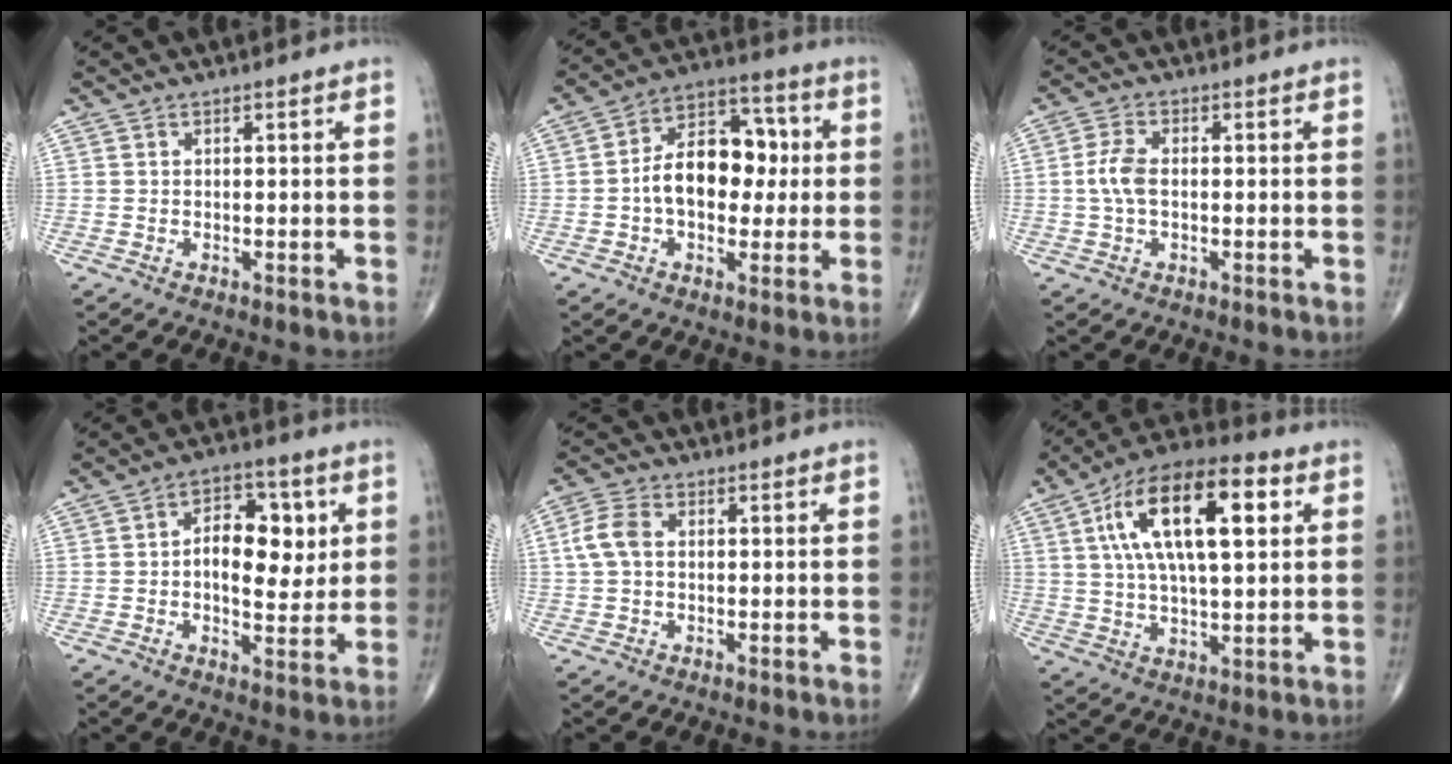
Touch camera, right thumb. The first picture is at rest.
{"total": 14.4, "force": [0.0, 9.4, 10.8], "torque": [-0.138, 0.037, -0.007]}
{"total": 4.5, "force": [-0.2, 2.4, 3.8], "torque": [-0.089, 0.008, -0.008]}
{"total": 11.4, "force": [1.6, 6.6, 9.1], "torque": [-0.097, 0.001, 0.020]}
{"total": 5.1, "force": [0.5, 3.4, 3.8], "torque": [-0.091, 0.014, 0.006]}
{"total": 20.0, "force": [5.9, 8.3, 17.3], "torque": [-0.288, 0.012, 0.090]}